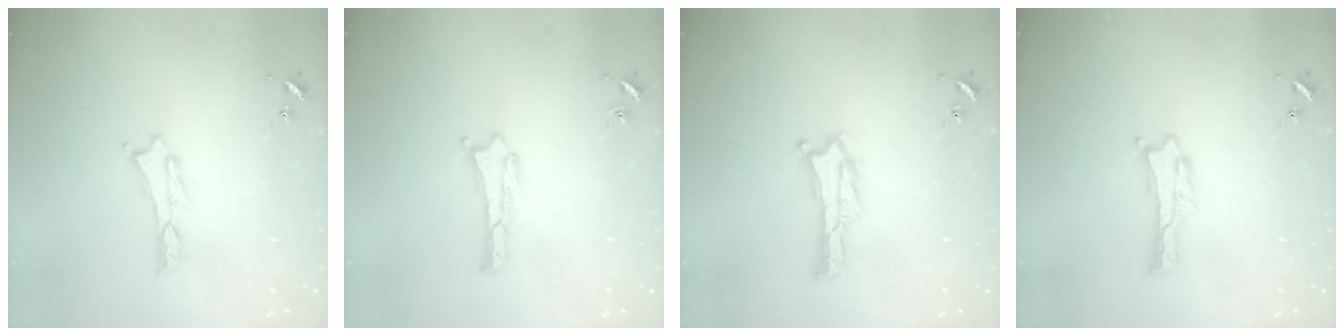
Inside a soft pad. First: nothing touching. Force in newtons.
{"total": 0.0}
{"total": 0.0}
{"total": 0.0}